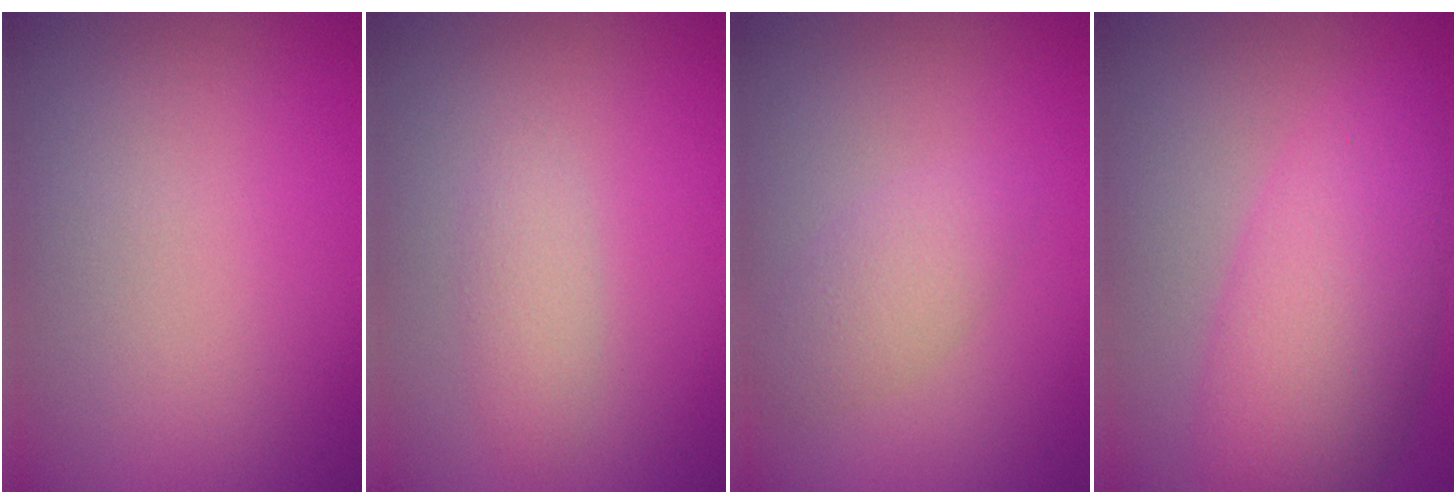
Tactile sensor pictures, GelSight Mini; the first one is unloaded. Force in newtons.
{"total": 1.7, "press": 1.7, "slide": 0.0}
{"total": 2.1, "press": 2.1, "slide": 0.1}
{"total": 7.1, "press": 7.1, "slide": 0.1}